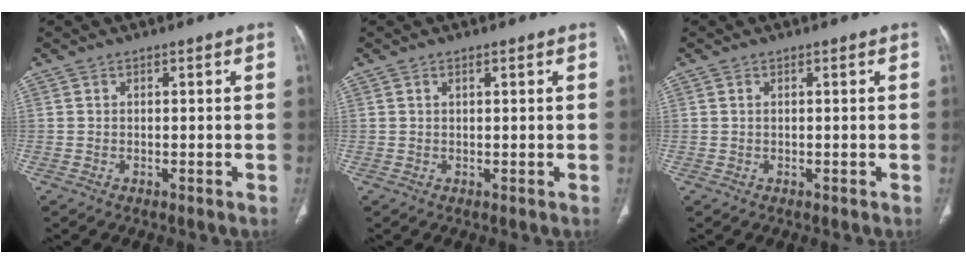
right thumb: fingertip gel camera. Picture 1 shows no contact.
{"total": 0.9, "force": [0.5, 0.3, 0.7], "torque": [-0.013, 0.002, 0.009]}
{"total": 0.5, "force": [0.2, 0.2, 0.4], "torque": [-0.012, 0.003, 0.005]}